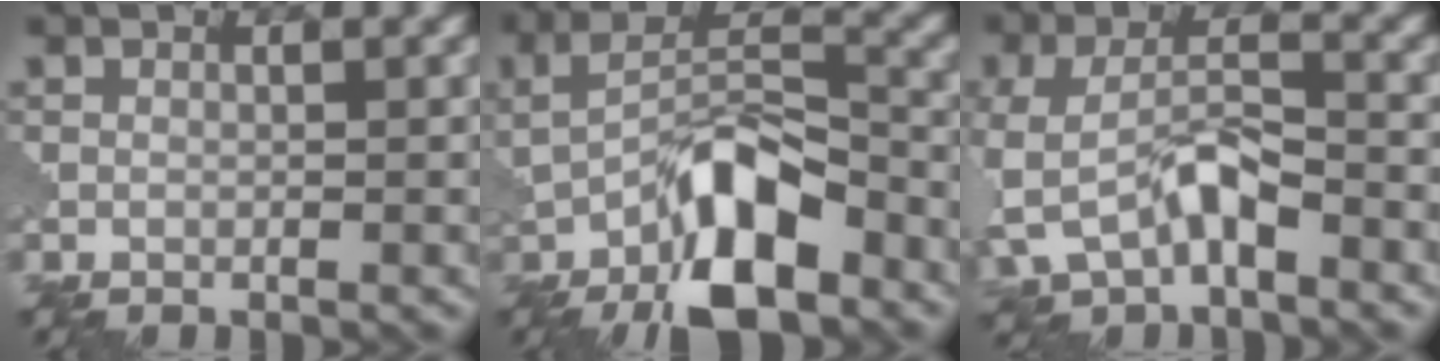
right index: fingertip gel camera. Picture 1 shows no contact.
{"total": 10.0, "force": [-4.7, 4.1, 7.9], "torque": [-0.138, 0.014, -0.085]}
{"total": 5.6, "force": [-2.2, 3.0, 4.3], "torque": [-0.096, -0.001, -0.044]}